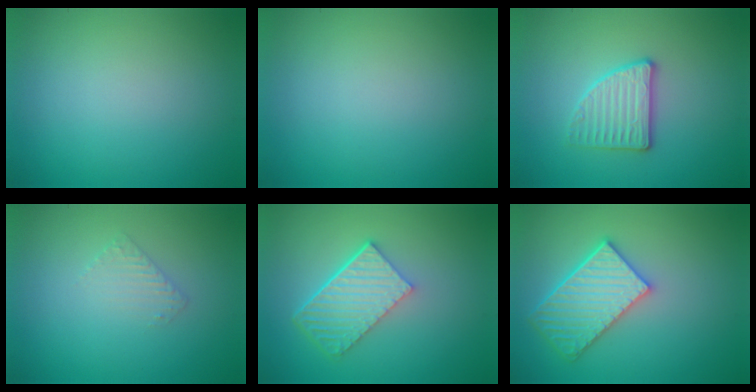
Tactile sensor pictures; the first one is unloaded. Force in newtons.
{"total": 0.0}
{"total": 2.9, "press": 2.8, "slide": 0.7}
{"total": 1.3, "press": 1.3, "slide": 0.3}
{"total": 5.8, "press": 4.0, "slide": 4.2}
{"total": 5.2, "press": 4.6, "slide": 2.4}